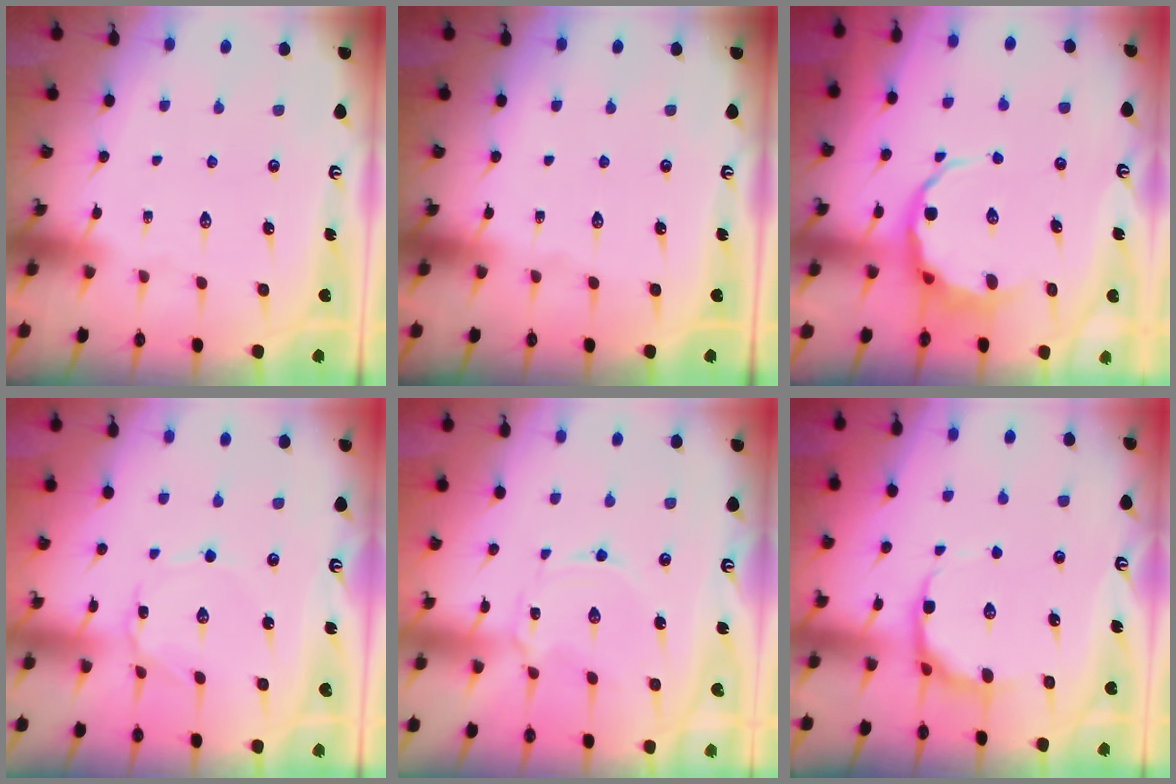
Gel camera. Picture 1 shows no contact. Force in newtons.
{"total": 0.0}
{"total": 5.4, "press": 5.1, "slide": 1.8}
{"total": 1.0, "press": 1.0, "slide": 0.1}
{"total": 1.6, "press": 1.6, "slide": 0.3}
{"total": 6.5, "press": 5.8, "slide": 2.9}